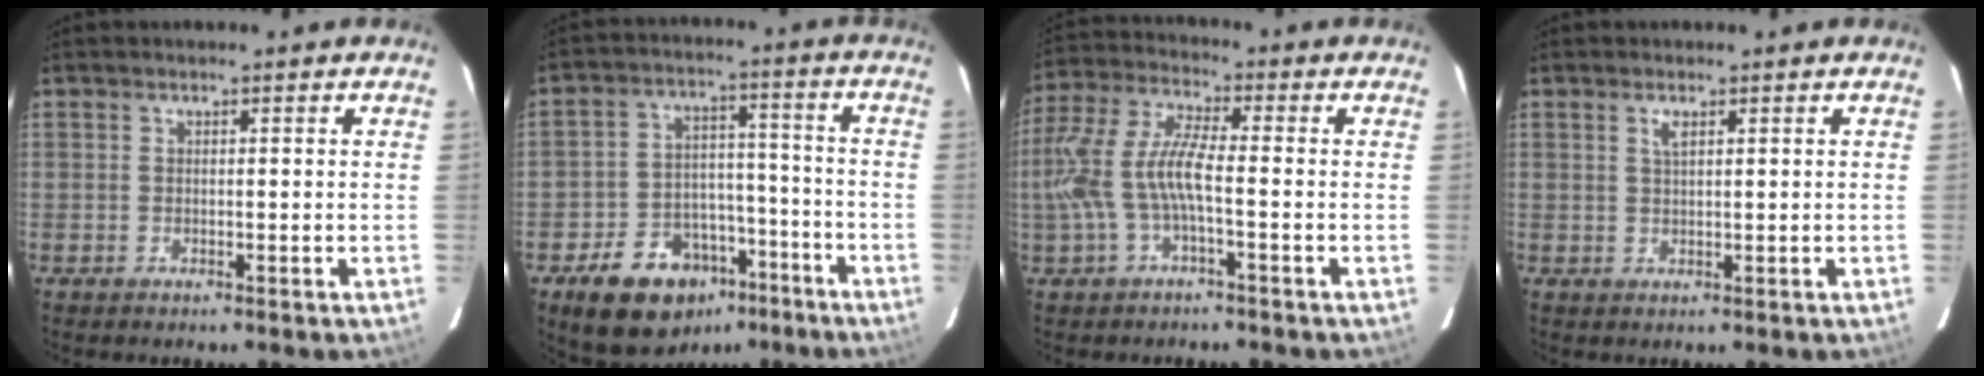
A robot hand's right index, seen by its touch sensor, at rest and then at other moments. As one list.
[{"total": 15.3, "force": [-9.4, 10.1, 6.5], "torque": [-0.137, 0.030, -0.125]}, {"total": 11.3, "force": [-2.7, 2.8, 10.6], "torque": [-0.230, 0.002, -0.049]}, {"total": 1.6, "force": [0.8, 0.5, 1.2], "torque": [-0.024, 0.002, 0.014]}]